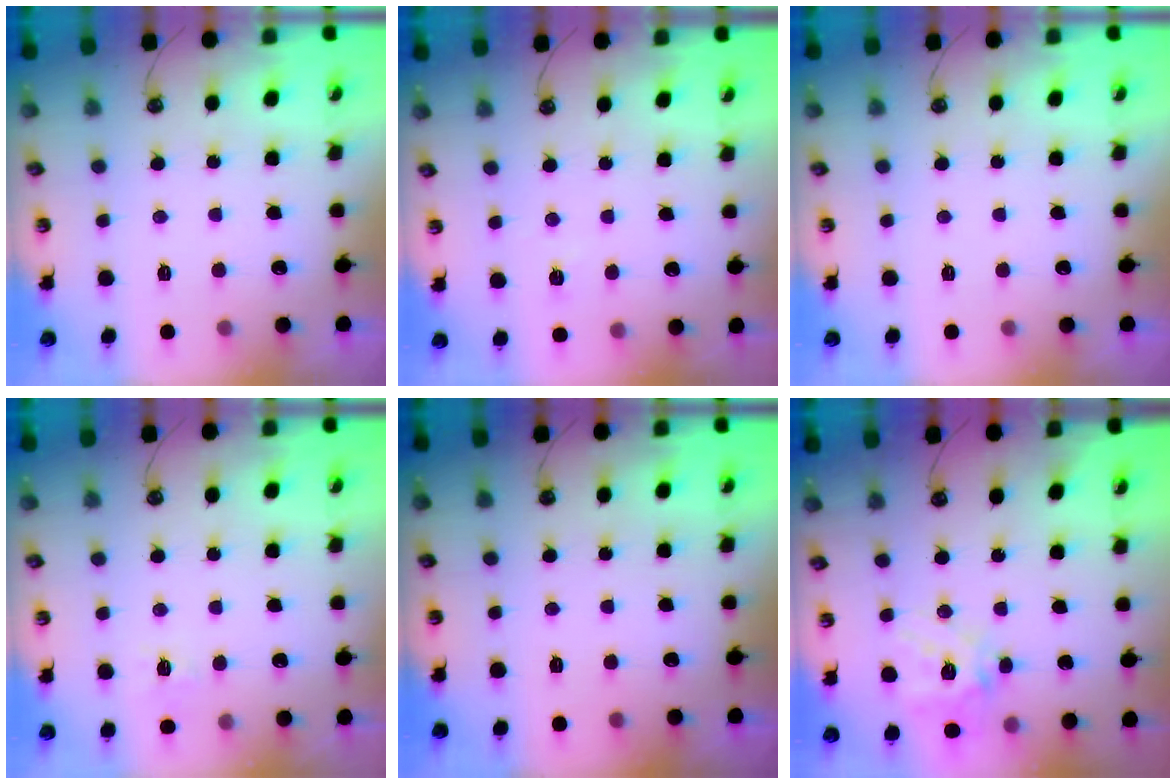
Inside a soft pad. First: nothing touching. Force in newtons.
{"total": 3.0, "press": 3.0, "slide": 0.4}
{"total": 0.0}
{"total": 6.3, "press": 6.3, "slide": 0.5}
{"total": 0.0}
{"total": 15.1, "press": 14.9, "slide": 2.3}